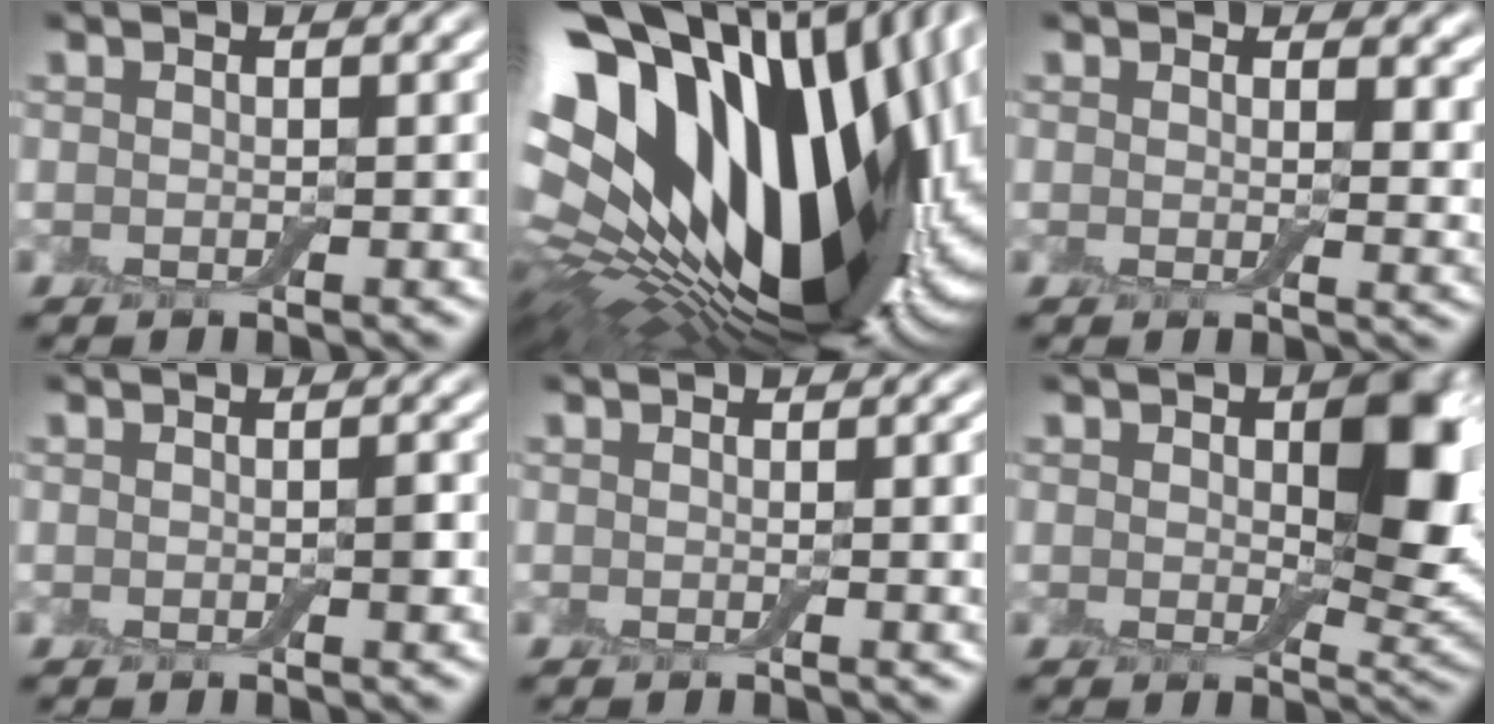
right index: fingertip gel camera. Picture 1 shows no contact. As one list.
[{"total": 22.0, "force": [3.9, 11.3, 18.4], "torque": [-0.324, -0.044, 0.087]}, {"total": 2.9, "force": [1.2, 1.9, 1.7], "torque": [-0.023, -0.011, 0.020]}, {"total": 0.7, "force": [-0.1, 0.3, 0.6], "torque": [-0.006, 0.000, -0.001]}, {"total": 1.1, "force": [0.0, 0.3, 1.1], "torque": [-0.013, -0.001, 0.000]}, {"total": 7.4, "force": [1.6, 4.3, 5.9], "torque": [-0.083, -0.005, 0.026]}]